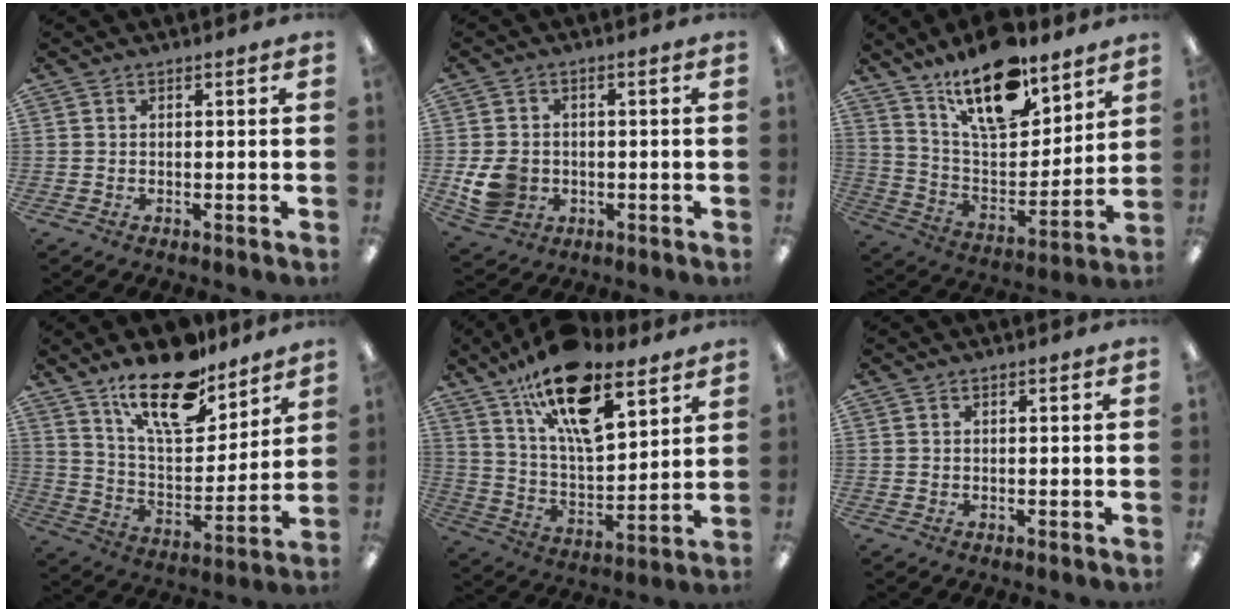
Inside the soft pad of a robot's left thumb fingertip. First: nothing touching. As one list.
[{"total": 7.6, "force": [-1.2, 6.5, 3.7], "torque": [-0.076, 0.010, -0.020]}, {"total": 20.2, "force": [14.4, 8.3, 11.5], "torque": [-0.190, -0.090, 0.250]}, {"total": 19.7, "force": [14.5, 7.7, 10.9], "torque": [-0.185, -0.083, 0.248]}, {"total": 21.2, "force": [13.7, 8.7, 13.7], "torque": [-0.230, -0.073, 0.236]}, {"total": 0.0}]